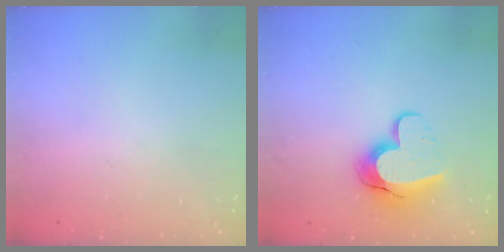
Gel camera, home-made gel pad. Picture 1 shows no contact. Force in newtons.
{"total": 11.8, "press": 11.7, "slide": 1.0}